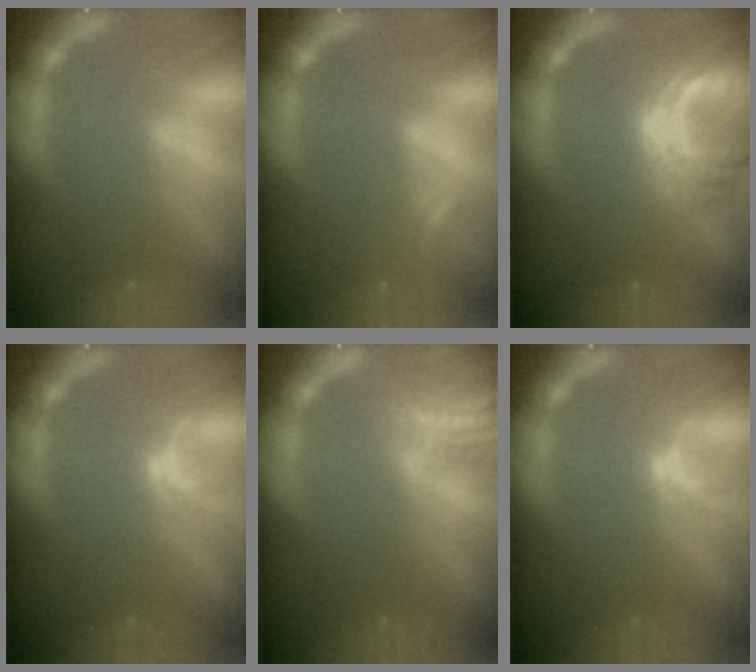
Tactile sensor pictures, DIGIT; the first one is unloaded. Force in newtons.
{"total": 0.9}
{"total": 6.5}
{"total": 1.0}
{"total": 5.5}
{"total": 1.0}